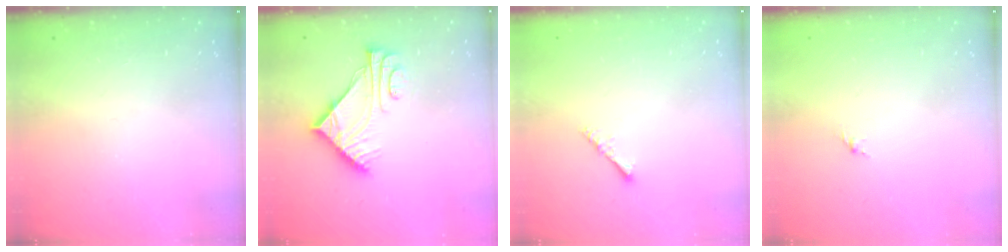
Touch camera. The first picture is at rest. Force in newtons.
{"total": 8.7, "press": 8.7, "slide": 0.1}
{"total": 1.4, "press": 1.3, "slide": 0.3}
{"total": 1.6, "press": 1.5, "slide": 0.6}